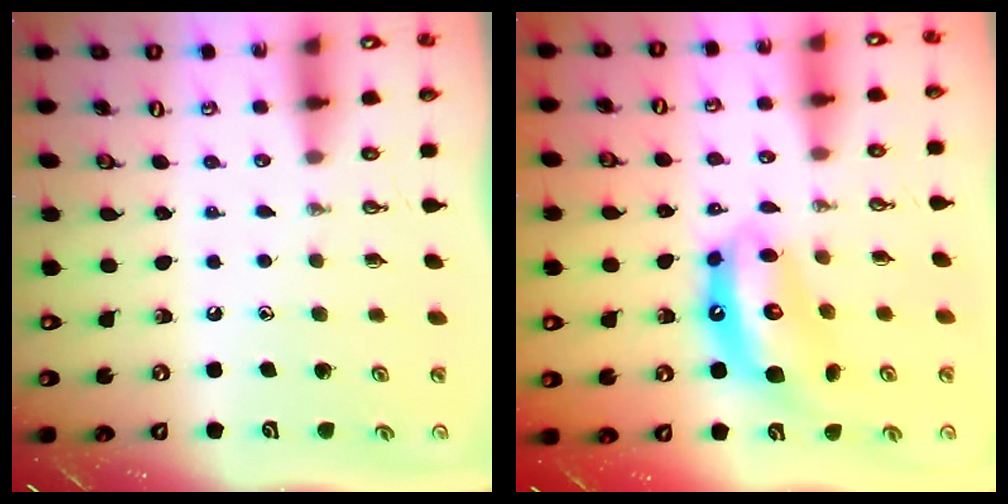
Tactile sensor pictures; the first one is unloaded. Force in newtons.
{"total": 12.2, "press": 12.2, "slide": 1.1}